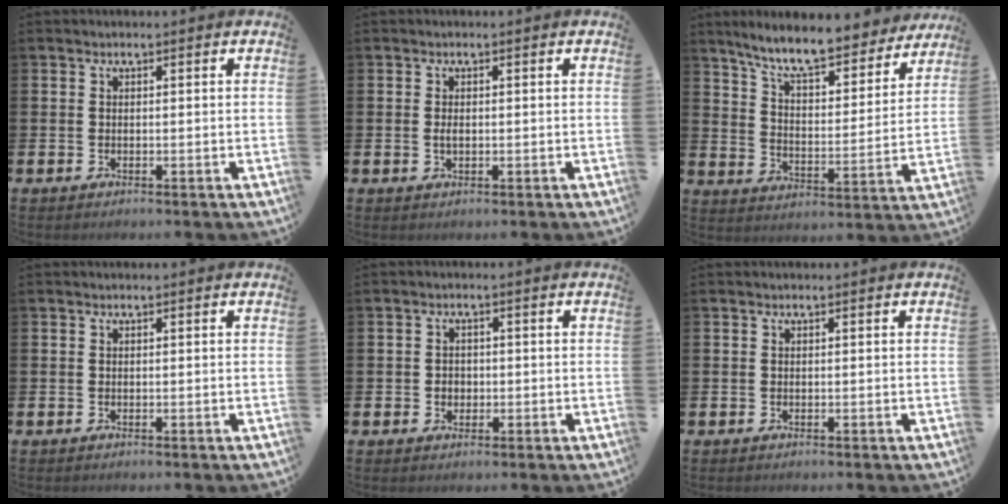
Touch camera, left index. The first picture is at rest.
{"total": 1.2, "force": [-0.1, 0.6, 1.0], "torque": [-0.016, 0.002, -0.003]}
{"total": 9.3, "force": [8.5, 1.3, 3.6], "torque": [-0.096, -0.056, 0.145]}
{"total": 0.0}
{"total": 1.7, "force": [-0.1, 1.6, 0.6], "torque": [0.005, -0.001, -0.010]}
{"total": 0.0}